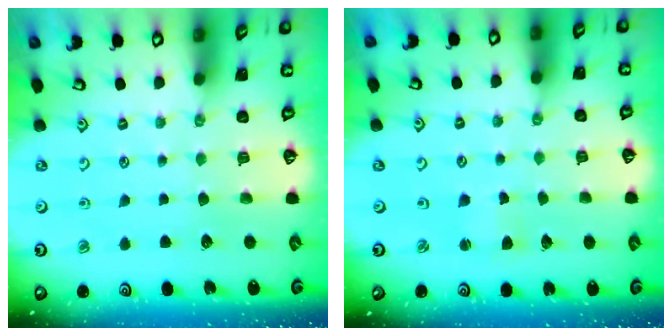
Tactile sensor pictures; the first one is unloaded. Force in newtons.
{"total": 1.7, "press": 1.7, "slide": 0.2}